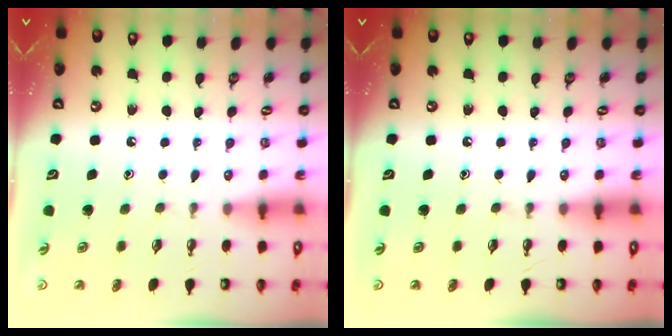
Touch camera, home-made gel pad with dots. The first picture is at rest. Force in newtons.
{"total": 0.0}